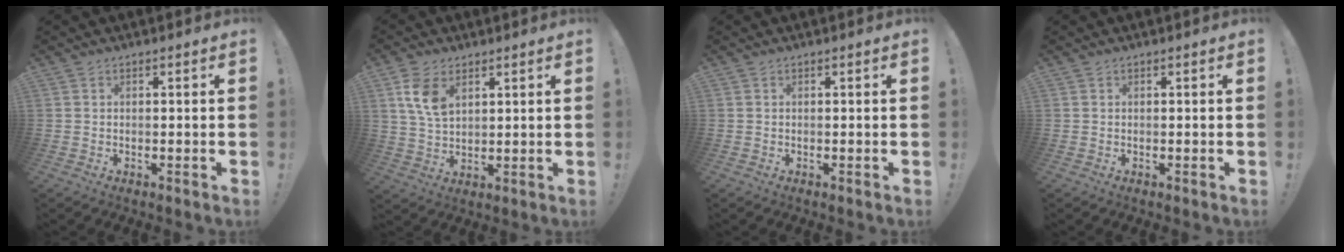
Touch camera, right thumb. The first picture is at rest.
{"total": 8.4, "force": [4.1, 5.0, 5.3], "torque": [-0.095, -0.014, 0.078]}
{"total": 0.0}
{"total": 0.0}